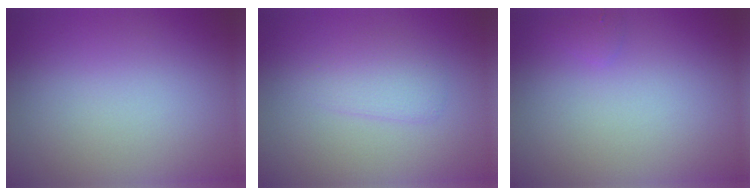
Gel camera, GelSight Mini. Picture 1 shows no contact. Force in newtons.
{"total": 1.9, "press": 1.9, "slide": 0.0}
{"total": 0.6, "press": 0.6, "slide": 0.1}